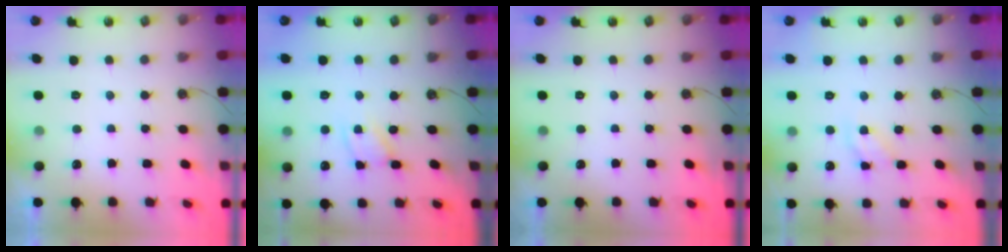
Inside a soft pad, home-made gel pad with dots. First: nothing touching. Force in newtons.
{"total": 2.7, "press": 2.7, "slide": 0.1}
{"total": 0.0}
{"total": 9.4, "press": 9.3, "slide": 0.7}